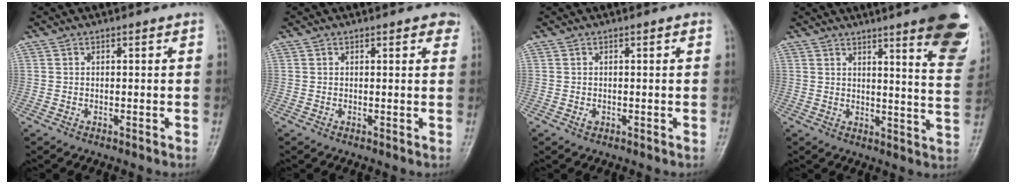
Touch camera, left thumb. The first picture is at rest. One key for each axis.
{"total": 2.6, "fx": 1.7, "fy": 1.0, "fz": 1.8, "tx": -0.008, "ty": -0.001, "tz": 0.016}
{"total": 1.0, "fx": -0.1, "fy": 0.7, "fz": 0.7, "tx": -0.006, "ty": 0.004, "tz": 0.001}
{"total": 17.1, "fx": 10.6, "fy": 2.7, "fz": 13.1, "tx": -0.133, "ty": -0.057, "tz": 0.121}